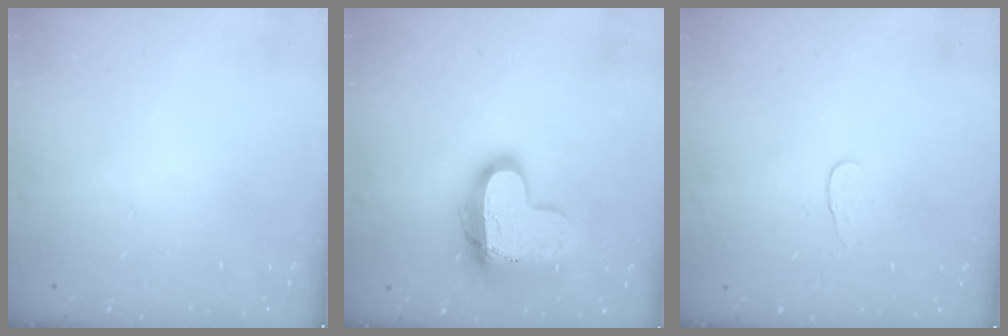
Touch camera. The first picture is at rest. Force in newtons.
{"total": 15.1, "press": 15.0, "slide": 1.2}
{"total": 3.8, "press": 3.8, "slide": 0.3}